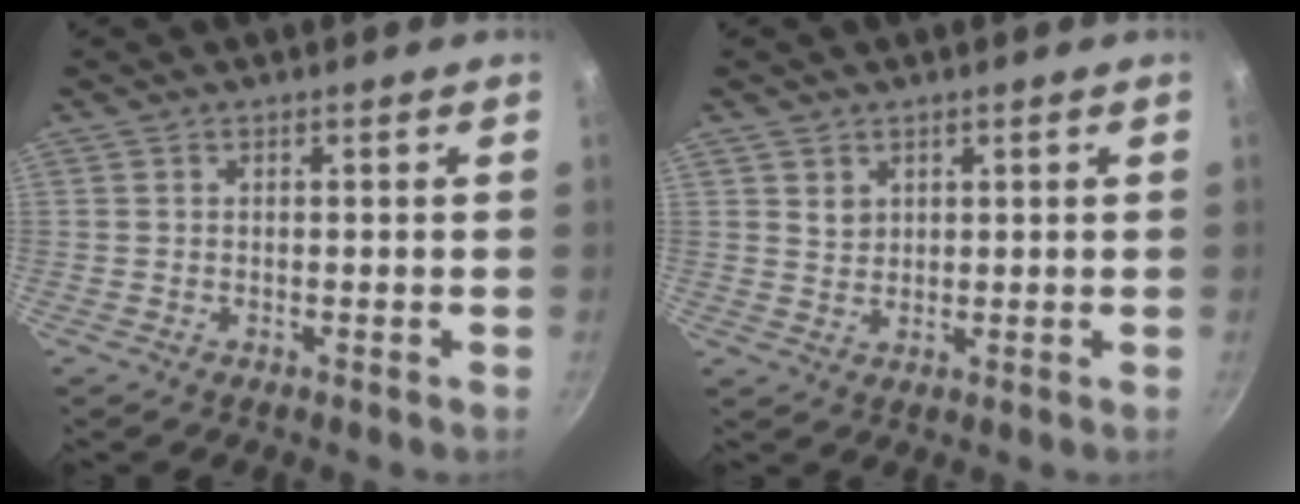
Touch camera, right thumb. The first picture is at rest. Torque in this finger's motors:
{"motor_torque": [0.03, -0.06, -0.33, 0.39, 0.06]}